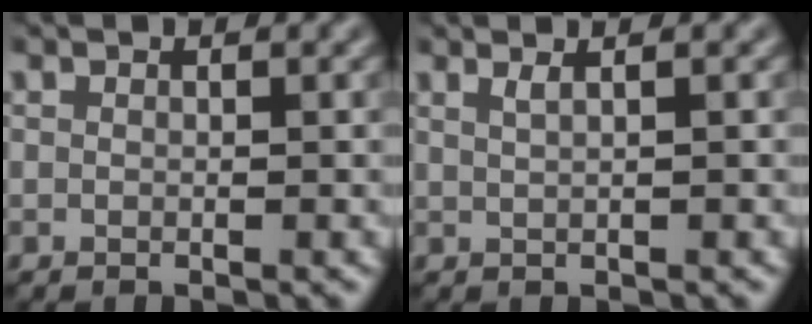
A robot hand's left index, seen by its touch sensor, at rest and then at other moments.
{"total": 1.9, "force": [1.1, 0.8, 1.3], "torque": [-0.007, 0.001, 0.001]}